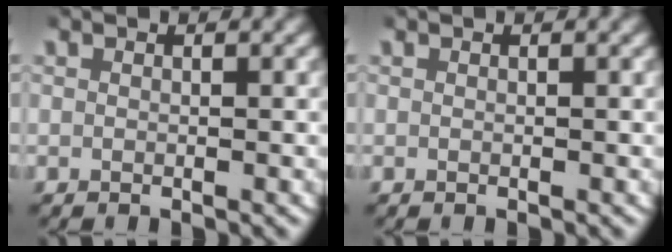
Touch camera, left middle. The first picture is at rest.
{"total": 0.0}